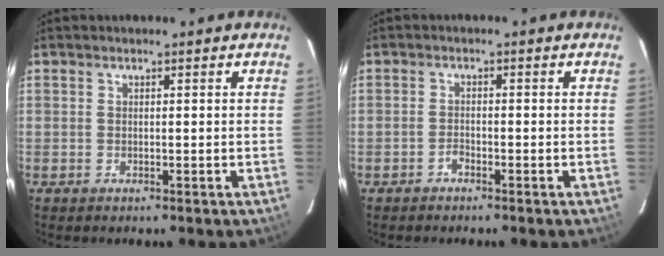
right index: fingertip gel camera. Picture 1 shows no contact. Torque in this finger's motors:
{"motor_torque": [0.08, 0.01, 0.02, -0.03]}